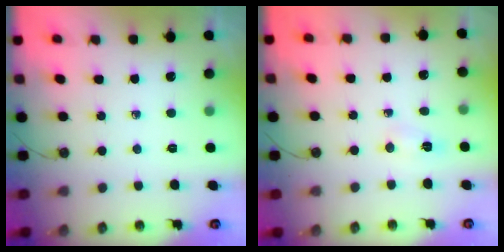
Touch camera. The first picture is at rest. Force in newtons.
{"total": 2.9, "press": 2.9, "slide": 0.4}